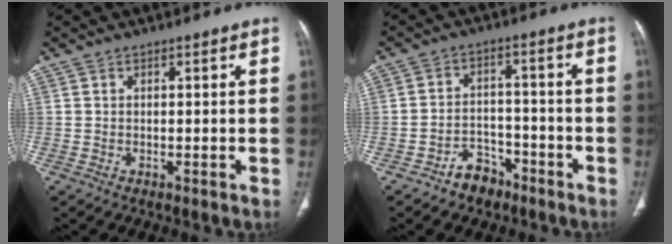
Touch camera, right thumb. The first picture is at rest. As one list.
[{"total": 5.9, "force": [-4.2, 3.9, 1.7], "torque": [-0.010, 0.039, -0.066]}]